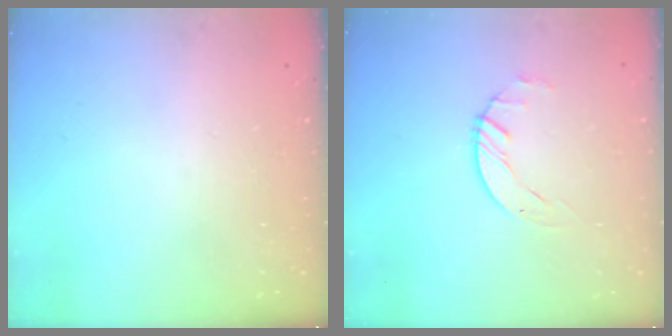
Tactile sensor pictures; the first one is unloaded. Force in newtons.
{"total": 1.4, "press": 1.4, "slide": 0.2}